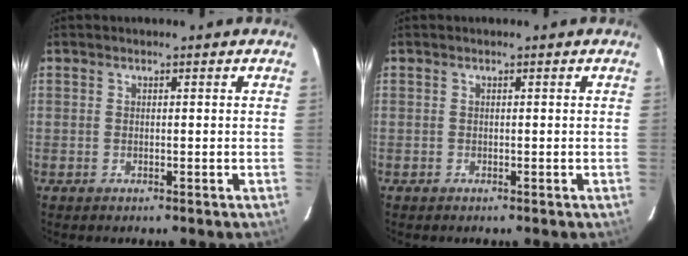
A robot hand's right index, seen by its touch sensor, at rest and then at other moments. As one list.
[{"total": 0.0}]